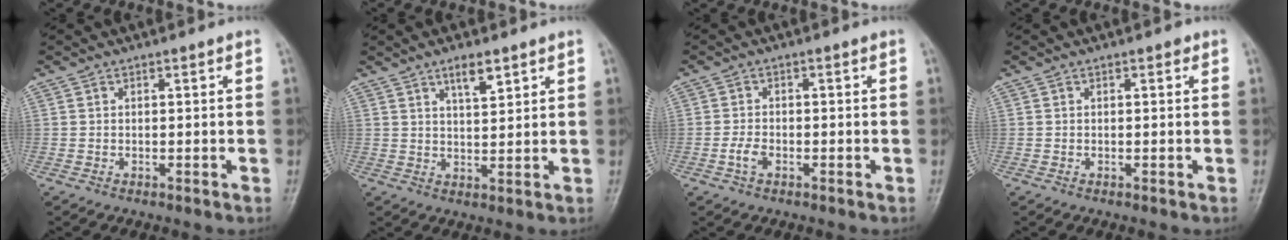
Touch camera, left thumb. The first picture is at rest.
{"total": 3.9, "force": [2.5, 1.1, 2.7], "torque": [-0.041, -0.012, 0.042]}
{"total": 2.4, "force": [-1.2, 1.3, 1.6], "torque": [-0.037, 0.008, -0.026]}
{"total": 0.6, "force": [0.3, 0.4, 0.3], "torque": [0.000, 0.001, -0.001]}